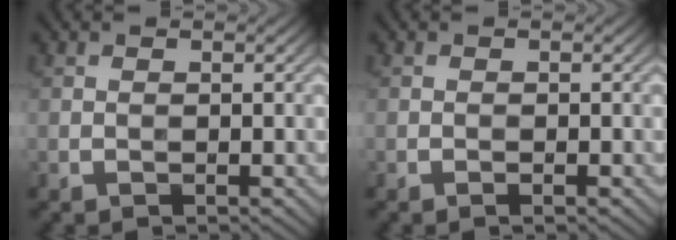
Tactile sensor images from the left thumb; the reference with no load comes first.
{"total": 0.7, "force": [-0.4, 0.1, 0.5], "torque": [-0.009, -0.001, -0.007]}